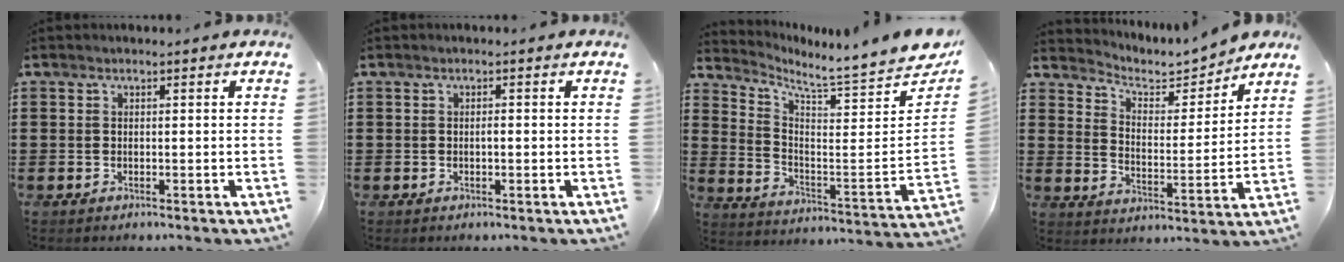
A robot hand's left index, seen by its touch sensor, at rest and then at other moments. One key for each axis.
{"total": 0.6, "fx": -0.1, "fy": 0.1, "fz": 0.6, "tx": -0.012, "ty": -0.004, "tz": -0.002}
{"total": 5.5, "fx": 5.1, "fy": -0.7, "fz": 1.7, "tx": -0.047, "ty": -0.069, "tz": 0.078}
{"total": 4.4, "fx": 4.0, "fy": 1.7, "fz": 0.7, "tx": -0.033, "ty": -0.030, "tz": 0.061}